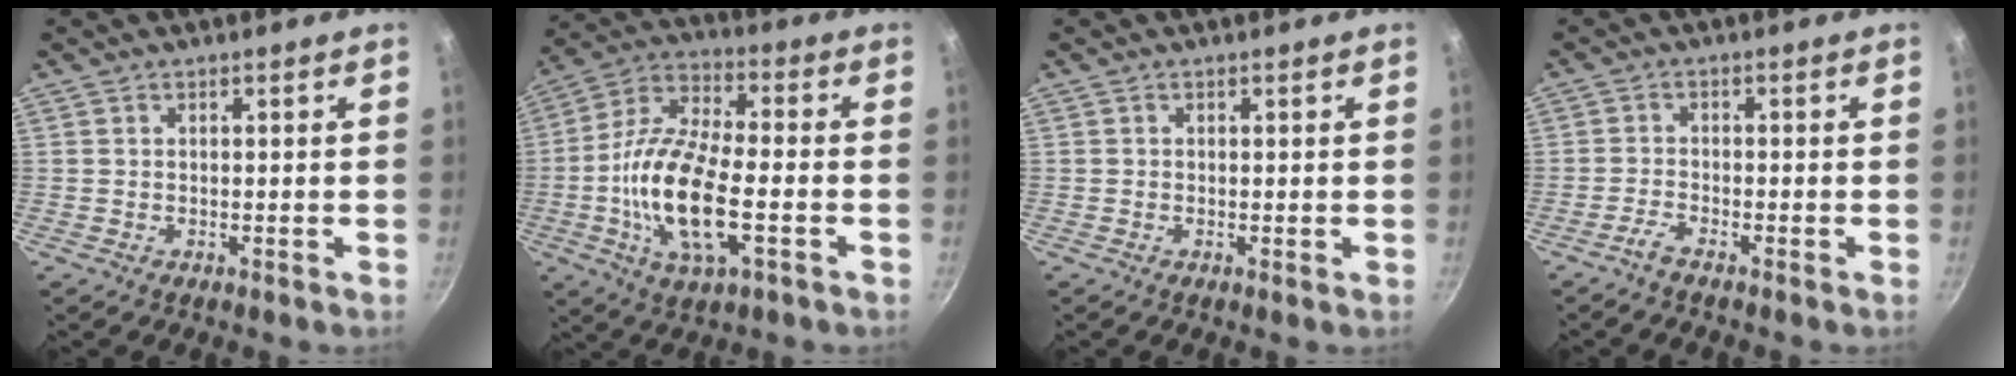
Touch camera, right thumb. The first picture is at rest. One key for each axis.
{"total": 17.8, "fx": -3.8, "fy": 7.0, "fz": 15.9, "tx": -0.307, "ty": 0.021, "tz": -0.087}
{"total": 0.0}
{"total": 2.1, "fx": -1.8, "fy": 0.1, "fz": 1.0, "tx": -0.028, "ty": 0.015, "tz": -0.041}